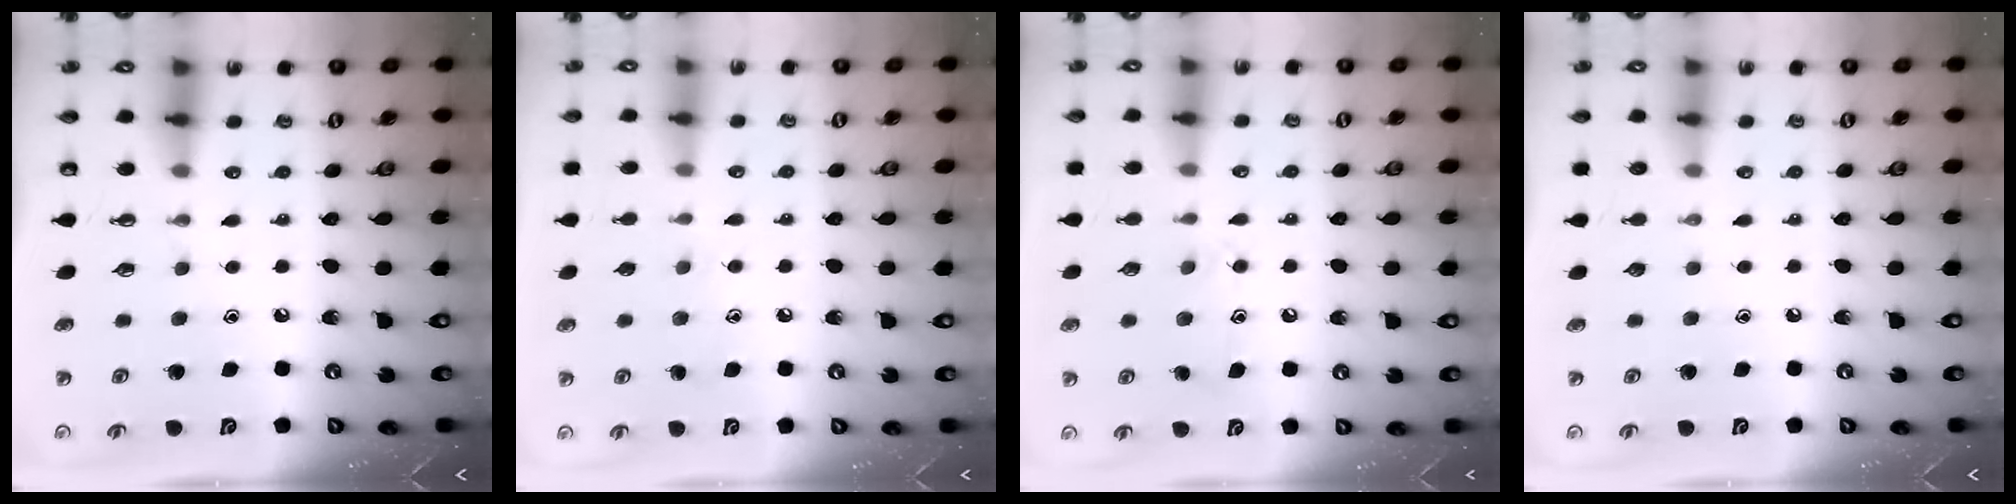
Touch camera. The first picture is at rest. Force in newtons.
{"total": 5.7, "press": 5.7, "slide": 0.4}
{"total": 9.4, "press": 9.4, "slide": 0.7}
{"total": 0.0}